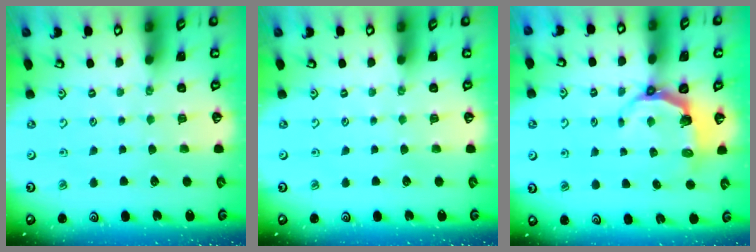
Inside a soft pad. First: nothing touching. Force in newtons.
{"total": 0.0}
{"total": 5.6, "press": 4.0, "slide": 4.0}